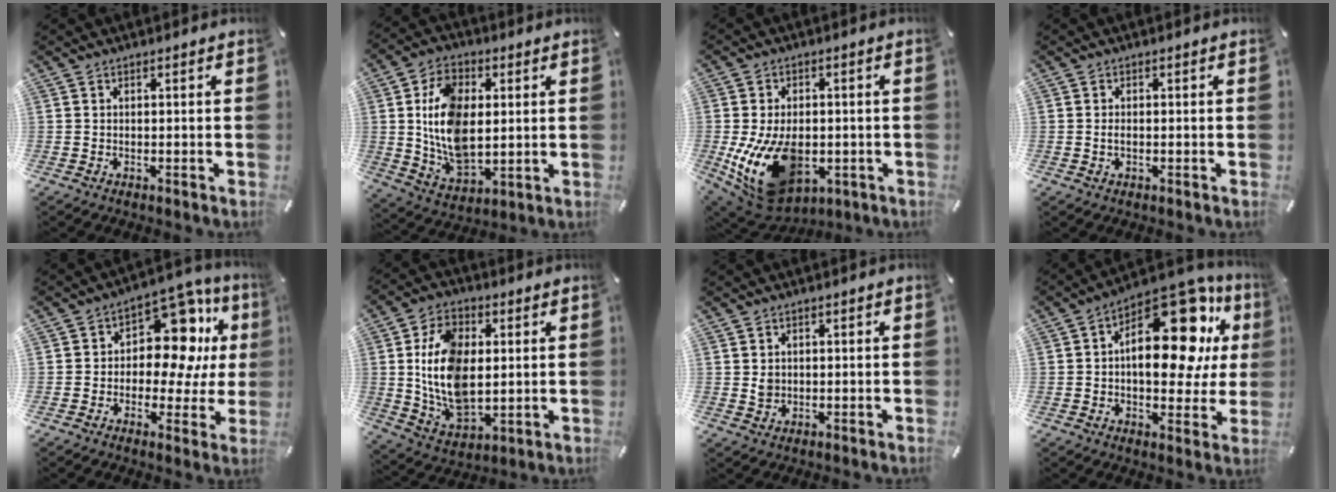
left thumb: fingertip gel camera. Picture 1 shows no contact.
{"total": 15.5, "force": [1.7, 10.5, 11.3], "torque": [-0.242, 0.005, 0.031]}
{"total": 18.2, "force": [-3.3, 11.9, 13.4], "torque": [-0.253, -0.003, -0.042]}
{"total": 1.3, "force": [-0.2, 0.7, 1.1], "torque": [-0.022, 0.001, -0.004]}
{"total": 14.1, "force": [4.3, 8.8, 10.2], "torque": [-0.150, -0.034, 0.072]}
{"total": 16.5, "force": [1.6, 11.1, 12.1], "torque": [-0.258, 0.003, 0.030]}
{"total": 2.2, "force": [0.3, 2.0, 0.7], "torque": [-0.007, 0.000, 0.003]}
{"total": 22.7, "force": [6.9, 12.5, 17.7], "torque": [-0.219, -0.054, 0.117]}